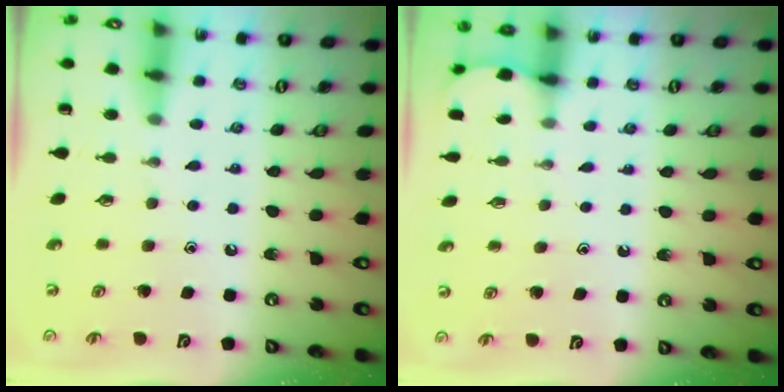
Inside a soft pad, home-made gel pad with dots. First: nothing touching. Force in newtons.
{"total": 1.7, "press": 1.6, "slide": 0.2}